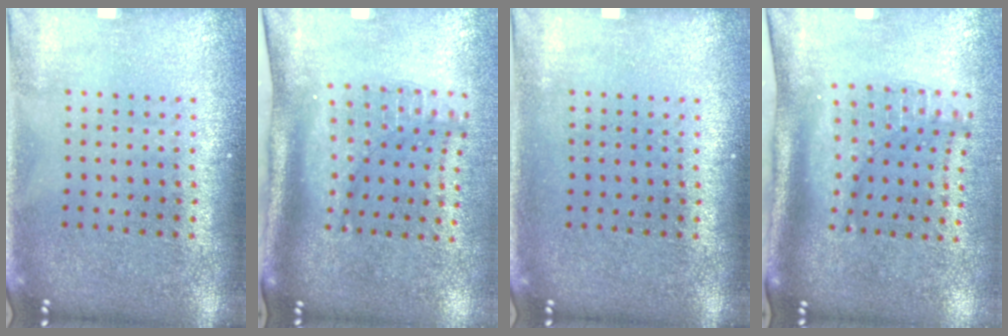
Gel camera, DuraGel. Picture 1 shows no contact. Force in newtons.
{"total": 2.1, "press": 1.4, "slide": 1.6}
{"total": 0.0}
{"total": 2.1, "press": 1.4, "slide": 1.6}